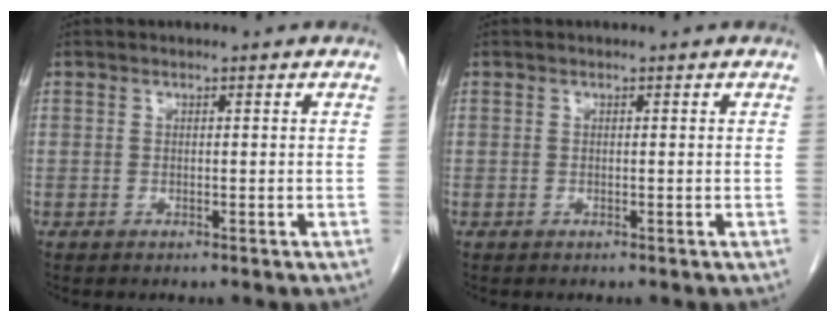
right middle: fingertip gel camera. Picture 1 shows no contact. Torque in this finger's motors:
{"motor_torque": [0.00, 0.01, 0.00, -0.01]}